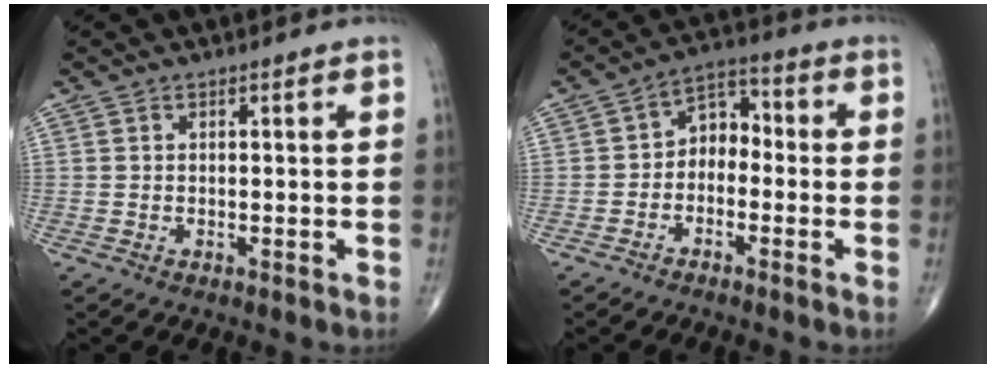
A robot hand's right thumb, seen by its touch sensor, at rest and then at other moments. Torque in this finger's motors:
{"motor_torque": [0.17, -0.25, 0.07, -0.11, 0.06]}